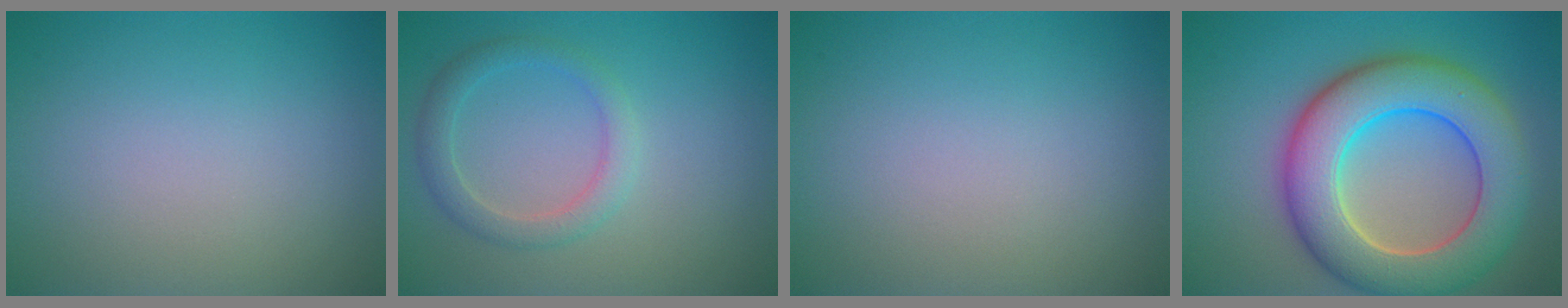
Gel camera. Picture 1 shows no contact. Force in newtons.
{"total": 2.5, "press": 2.5, "slide": 0.1}
{"total": 0.0}
{"total": 10.4, "press": 10.3, "slide": 0.7}